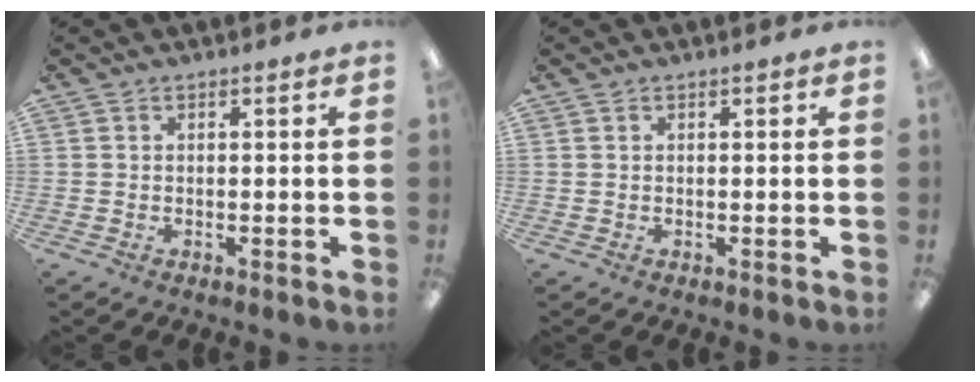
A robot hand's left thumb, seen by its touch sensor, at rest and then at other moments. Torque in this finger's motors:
{"motor_torque": [-0.12, 0.12, -0.07, 0.07, 0.00]}